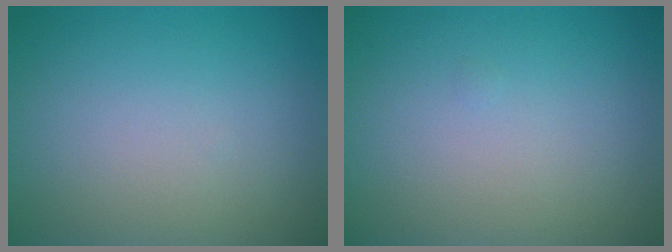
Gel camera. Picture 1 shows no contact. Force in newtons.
{"total": 0.0}